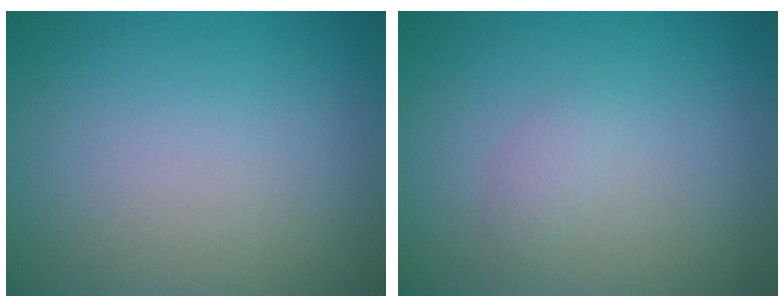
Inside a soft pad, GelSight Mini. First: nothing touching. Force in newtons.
{"total": 0.8, "press": 0.8, "slide": 0.0}